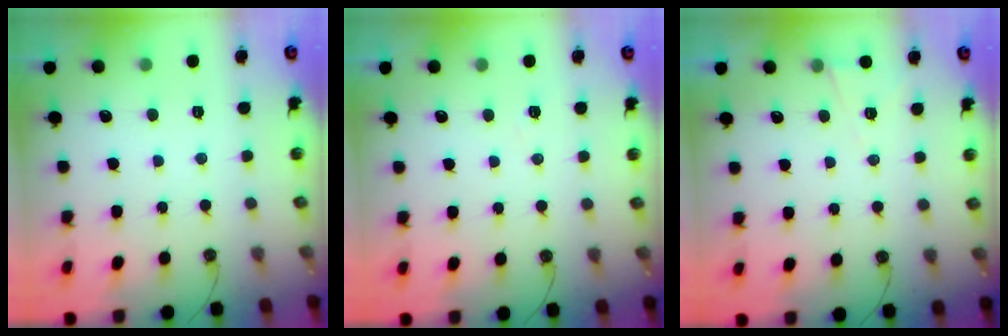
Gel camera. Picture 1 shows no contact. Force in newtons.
{"total": 5.6, "press": 3.4, "slide": 4.4}
{"total": 5.3, "press": 3.1, "slide": 4.3}